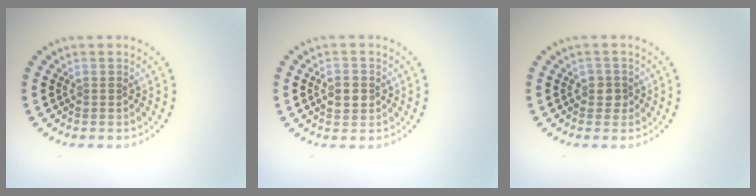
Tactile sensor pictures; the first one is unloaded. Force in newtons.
{"total": 2.4, "press": 2.4, "slide": 0.1}
{"total": 1.5, "press": 1.2, "slide": 0.8}